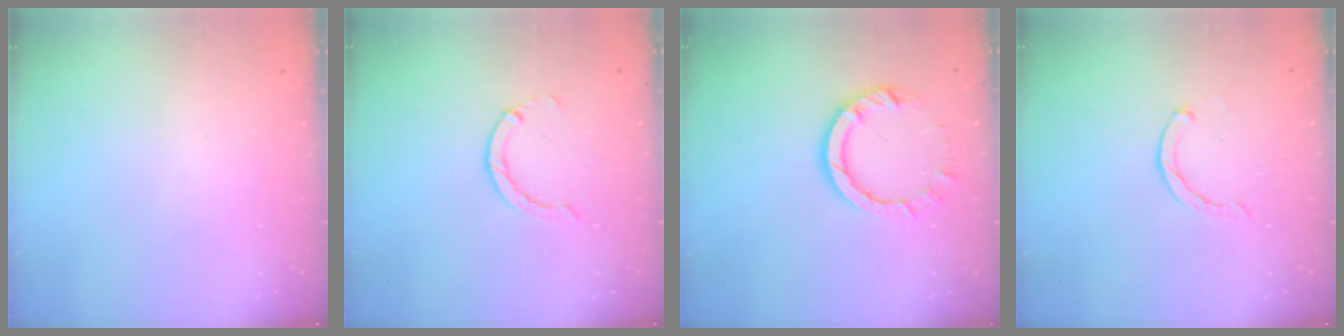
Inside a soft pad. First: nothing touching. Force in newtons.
{"total": 1.4, "press": 1.4, "slide": 0.3}
{"total": 7.6, "press": 7.6, "slide": 0.8}
{"total": 1.1, "press": 1.1, "slide": 0.2}